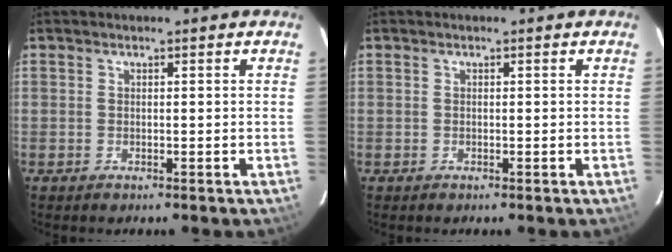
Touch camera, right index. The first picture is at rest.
{"total": 0.0}